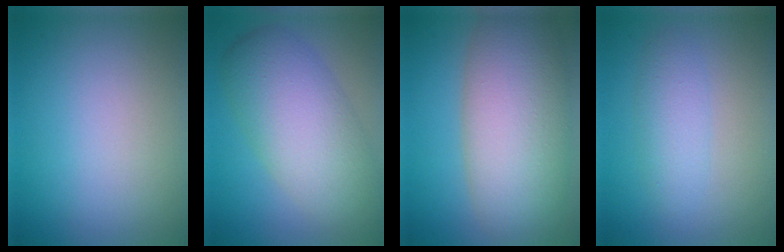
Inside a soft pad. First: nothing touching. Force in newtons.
{"total": 8.1, "press": 8.1, "slide": 0.4}
{"total": 10.1, "press": 10.1, "slide": 0.6}
{"total": 2.4, "press": 2.4, "slide": 0.0}